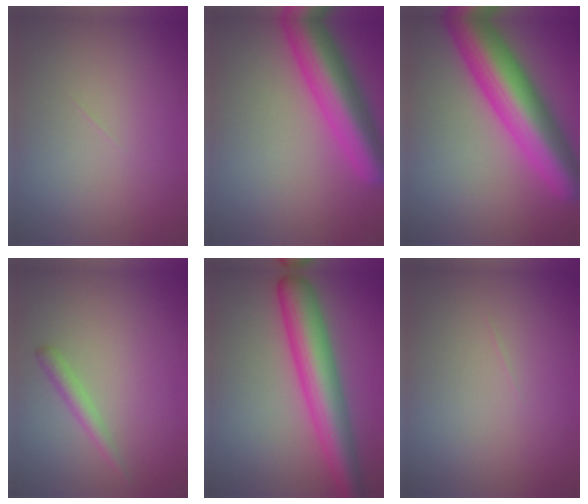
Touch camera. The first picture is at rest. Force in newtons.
{"total": 7.6, "press": 7.6, "slide": 0.3}
{"total": 10.4, "press": 10.4, "slide": 0.3}
{"total": 1.4, "press": 1.4, "slide": 0.2}
{"total": 7.2, "press": 7.2, "slide": 0.2}
{"total": 0.0}